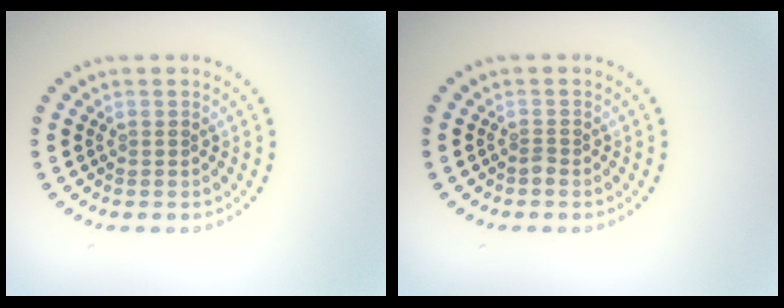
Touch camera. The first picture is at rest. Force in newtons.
{"total": 0.6, "press": 0.4, "slide": 0.4}